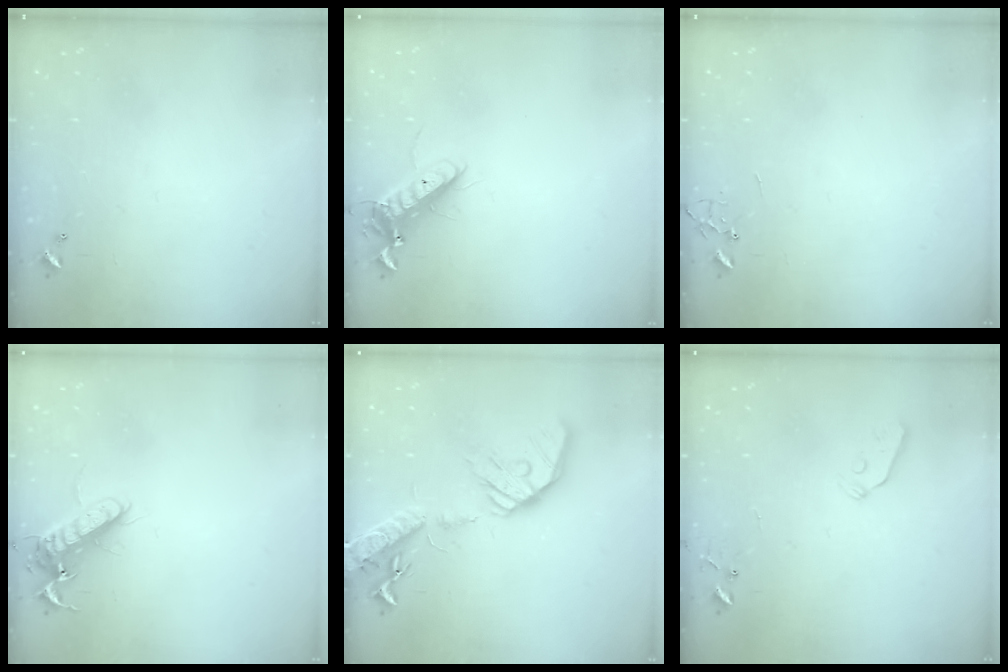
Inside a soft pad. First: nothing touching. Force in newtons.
{"total": 13.1, "press": 13.0, "slide": 2.3}
{"total": 0.0}
{"total": 12.3, "press": 12.1, "slide": 1.8}
{"total": 22.7, "press": 22.4, "slide": 3.7}
{"total": 3.7, "press": 3.6, "slide": 0.7}